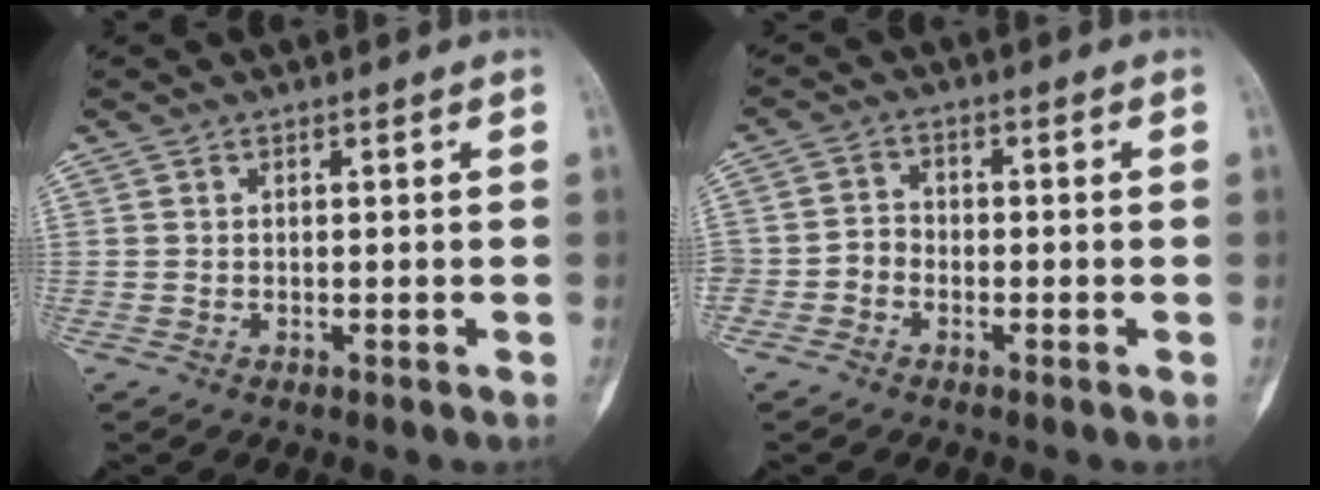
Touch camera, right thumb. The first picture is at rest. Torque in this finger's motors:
{"motor_torque": [0.60, 0.59, 0.65, -0.62, 0.30]}